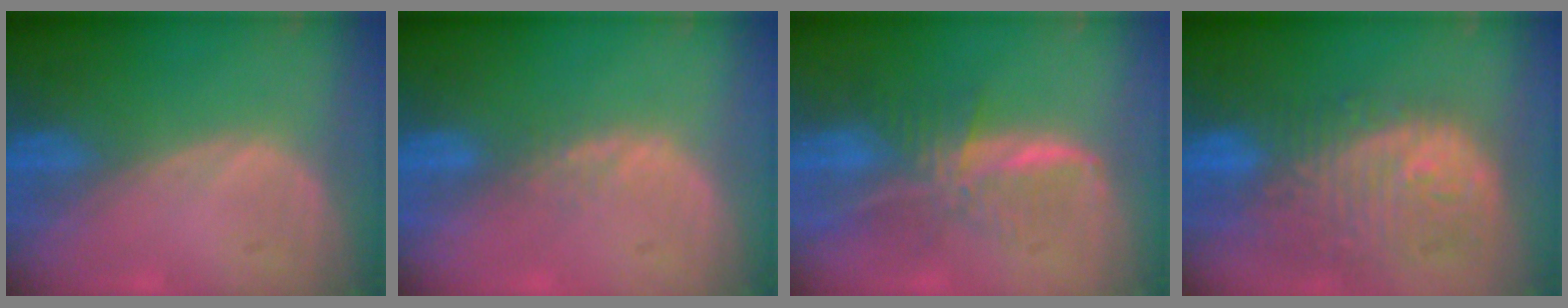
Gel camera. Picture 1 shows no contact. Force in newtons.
{"total": 1.4, "press": 1.4, "slide": 0.3}
{"total": 8.1, "press": 6.8, "slide": 4.4}
{"total": 12.0, "press": 10.7, "slide": 5.4}